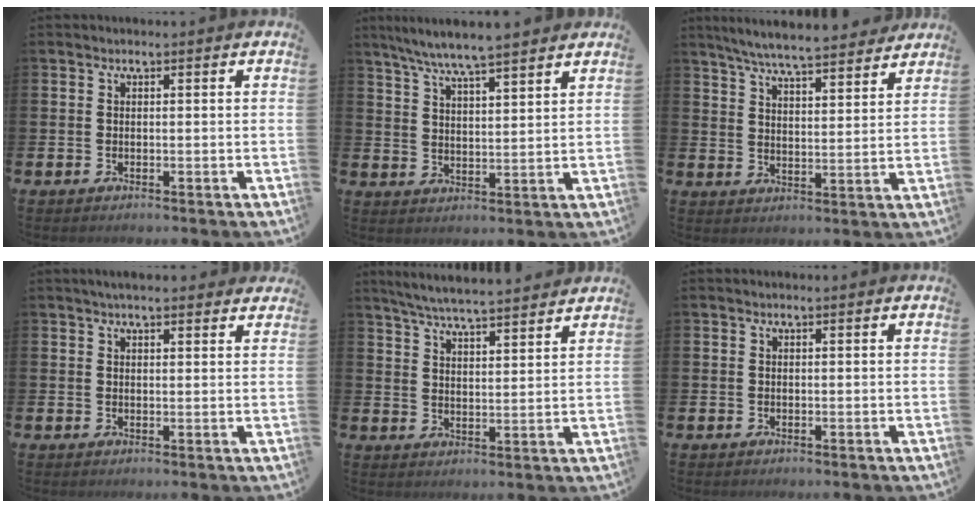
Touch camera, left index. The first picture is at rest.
{"total": 6.7, "force": [6.4, 0.0, 2.2], "torque": [-0.068, -0.029, 0.115]}
{"total": 6.9, "force": [6.6, 0.4, 1.9], "torque": [-0.055, -0.043, 0.115]}
{"total": 2.7, "force": [2.5, 0.5, 1.0], "torque": [-0.015, -0.009, 0.044]}
{"total": 5.9, "force": [5.7, 0.0, 1.3], "torque": [-0.049, -0.032, 0.103]}
{"total": 0.0}